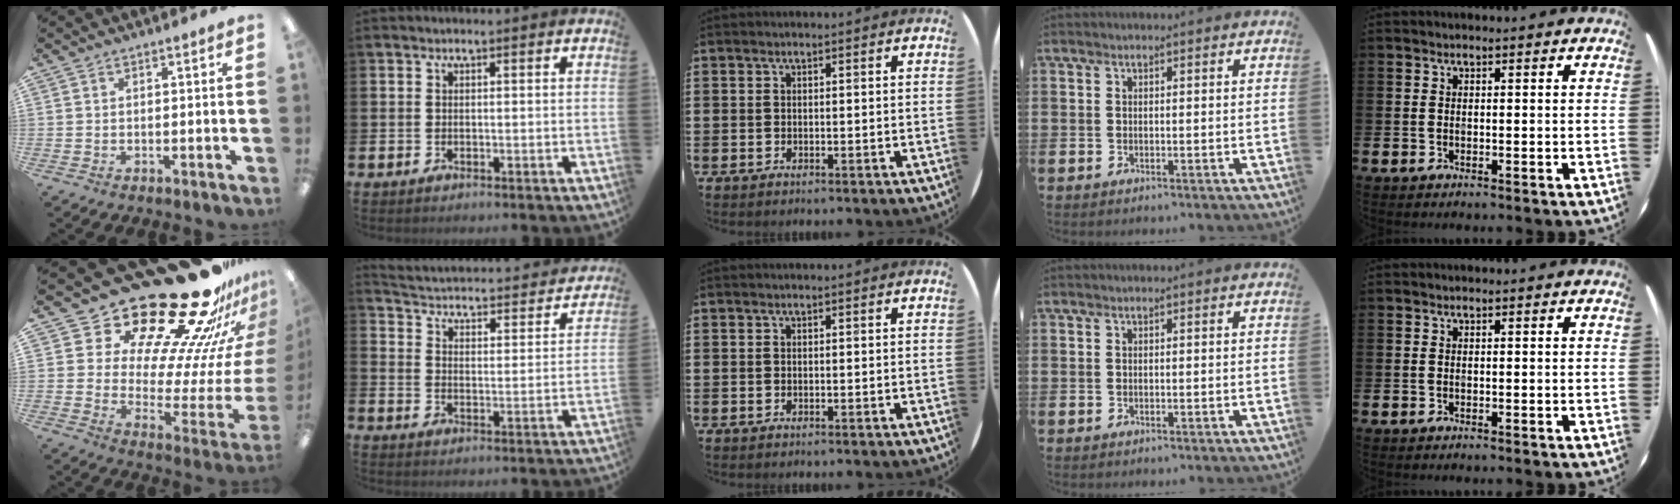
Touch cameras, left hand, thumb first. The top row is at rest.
{"thumb": {"total": 30.9, "force": [23.6, 10.6, 16.9], "torque": [-0.227, -0.203, 0.422]}, "index": {"total": 3.1, "force": [2.9, 0.8, 0.7], "torque": [-0.035, -0.037, 0.037]}}